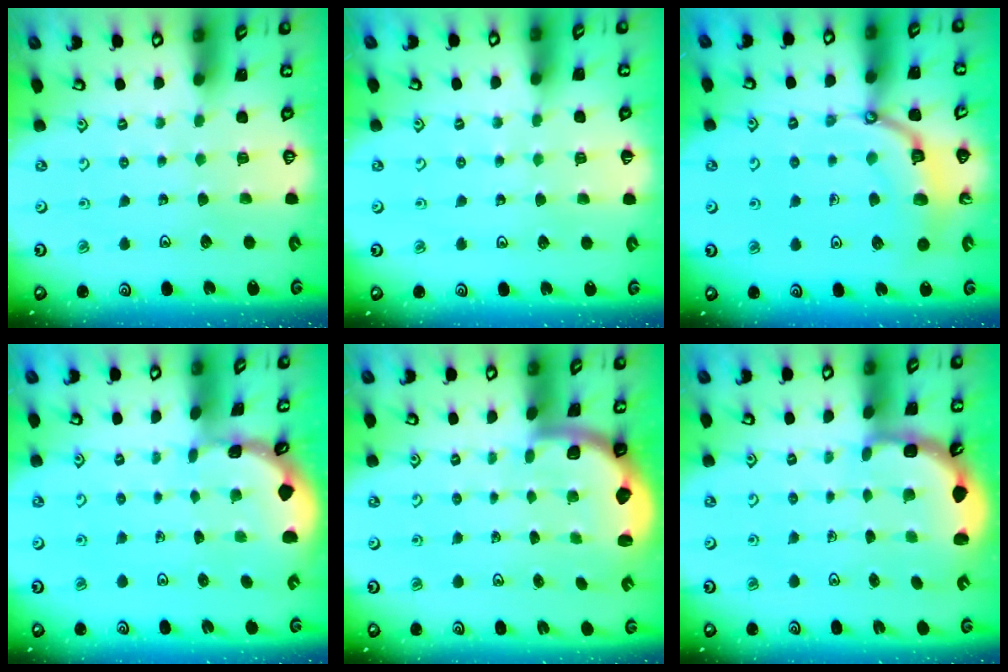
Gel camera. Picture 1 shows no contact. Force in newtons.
{"total": 2.2, "press": 2.1, "slide": 0.5}
{"total": 8.0, "press": 8.0, "slide": 0.3}
{"total": 0.7, "press": 0.6, "slide": 0.2}
{"total": 2.0, "press": 2.0, "slide": 0.5}
{"total": 3.2, "press": 2.5, "slide": 1.9}